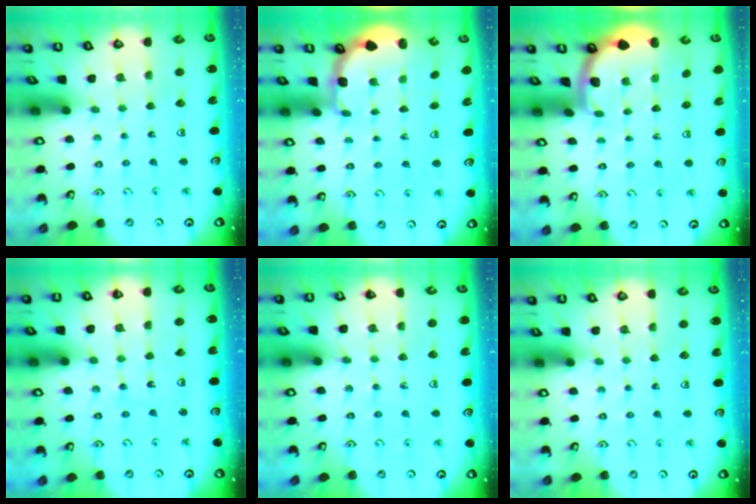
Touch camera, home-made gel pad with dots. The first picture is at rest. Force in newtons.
{"total": 2.5, "press": 1.9, "slide": 1.6}
{"total": 1.7, "press": 1.7, "slide": 0.0}
{"total": 3.5, "press": 3.5, "slide": 0.4}
{"total": 5.1, "press": 4.9, "slide": 1.5}
{"total": 0.0}